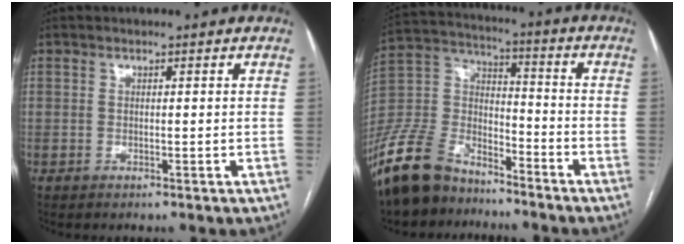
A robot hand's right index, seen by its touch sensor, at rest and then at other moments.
{"total": 14.3, "force": [-11.8, 6.4, 5.0], "torque": [-0.116, 0.017, -0.227]}